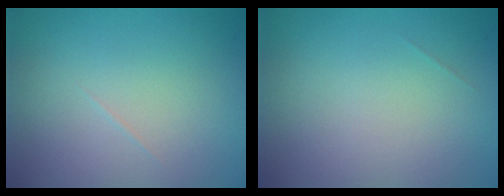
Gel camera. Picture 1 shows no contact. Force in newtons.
{"total": 0.0}